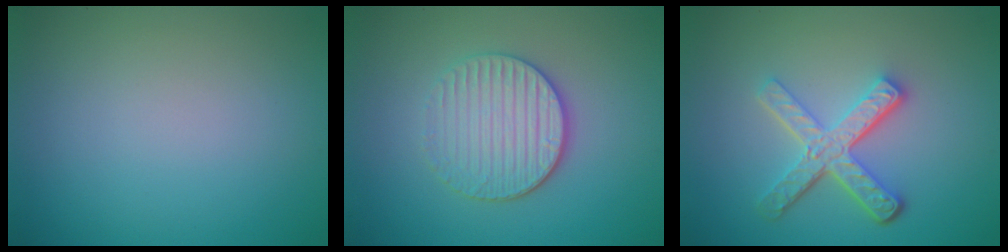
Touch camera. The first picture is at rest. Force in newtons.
{"total": 3.8, "press": 3.4, "slide": 1.9}
{"total": 4.8, "press": 3.6, "slide": 3.3}